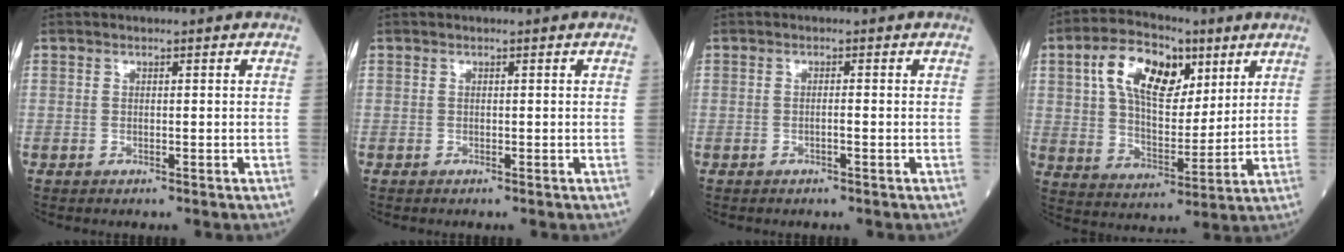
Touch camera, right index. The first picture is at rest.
{"total": 0.0}
{"total": 0.8, "force": [-0.4, -0.1, 0.7], "torque": [-0.012, 0.001, -0.007]}
{"total": 13.9, "force": [5.8, 7.3, 10.3], "torque": [-0.197, 0.025, 0.103]}